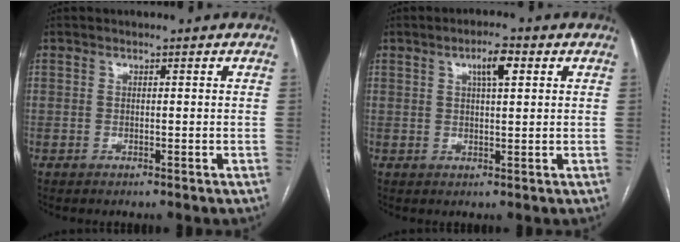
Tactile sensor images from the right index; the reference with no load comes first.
{"total": 4.1, "force": [1.7, 0.9, 3.7], "torque": [-0.066, 0.007, 0.030]}